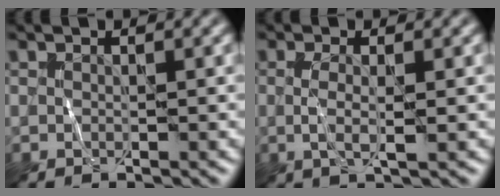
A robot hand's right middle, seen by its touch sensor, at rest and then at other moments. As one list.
[{"total": 2.1, "force": [0.0, 0.6, 2.0], "torque": [-0.043, 0.002, -0.001]}]